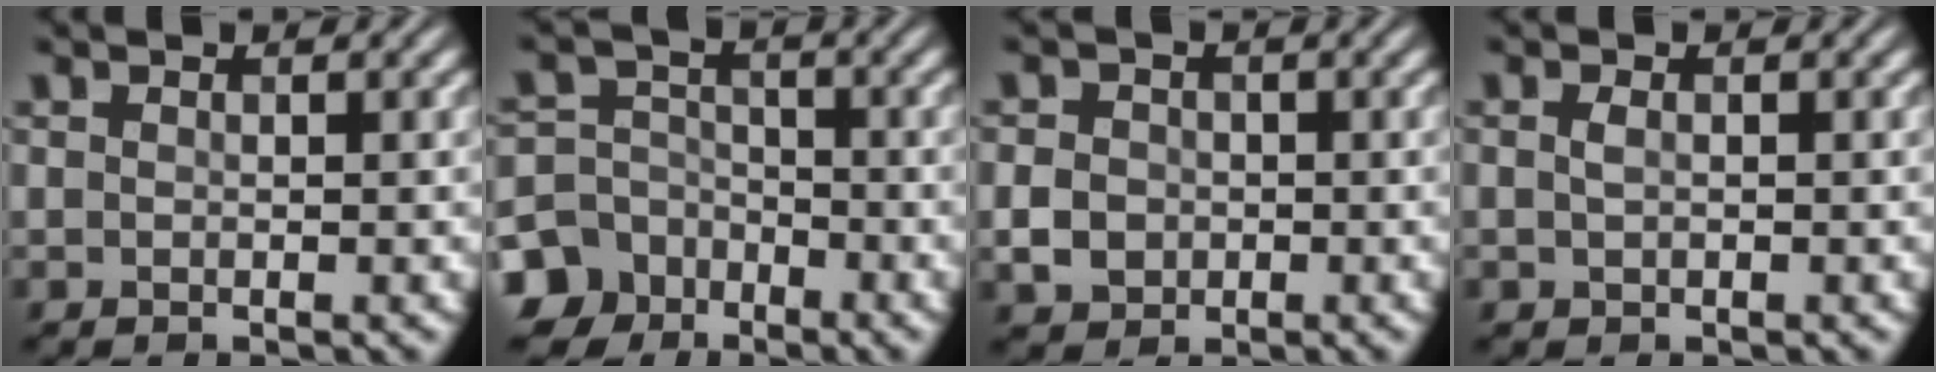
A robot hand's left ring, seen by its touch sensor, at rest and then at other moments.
{"total": 8.8, "force": [-5.3, 6.9, 1.4], "torque": [-0.025, -0.020, -0.119]}
{"total": 2.7, "force": [-0.6, 2.4, 1.2], "torque": [-0.021, -0.001, -0.014]}
{"total": 0.8, "force": [0.0, 0.6, 0.6], "torque": [-0.017, -0.001, 0.000]}